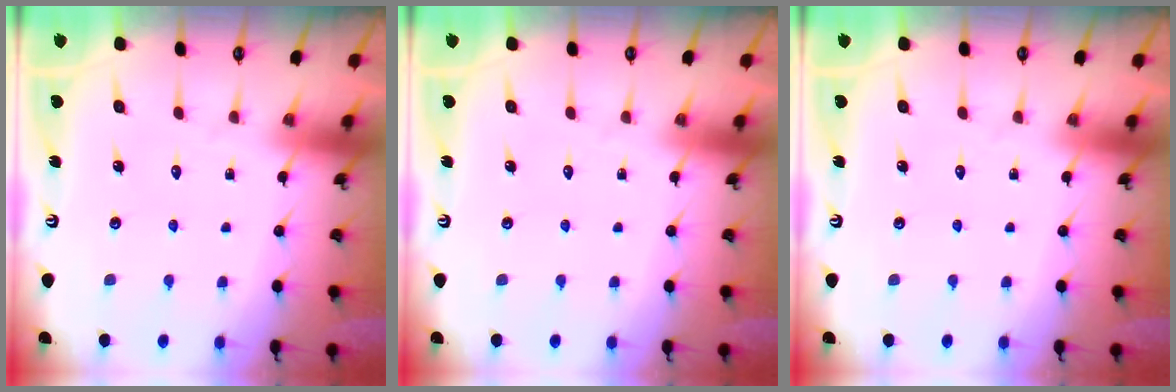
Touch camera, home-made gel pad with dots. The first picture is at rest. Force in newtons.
{"total": 0.0}
{"total": 0.0}